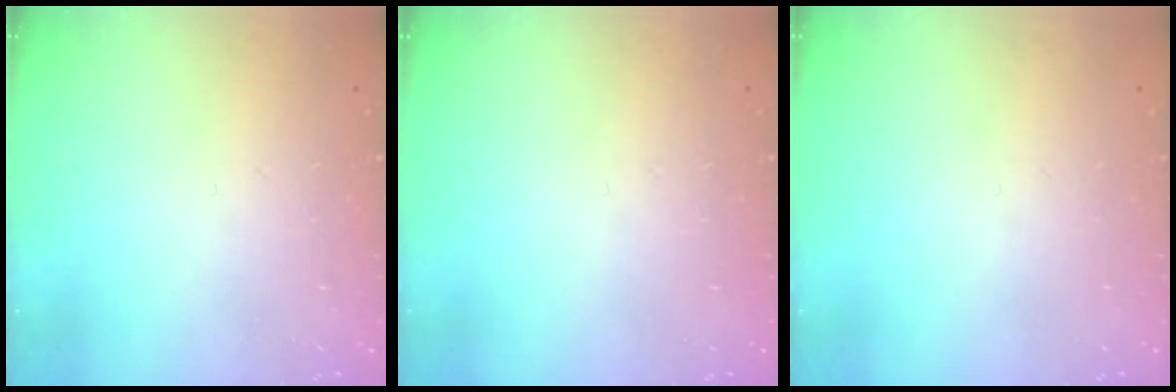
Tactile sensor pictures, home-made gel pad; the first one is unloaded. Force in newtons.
{"total": 0.0}
{"total": 0.0}